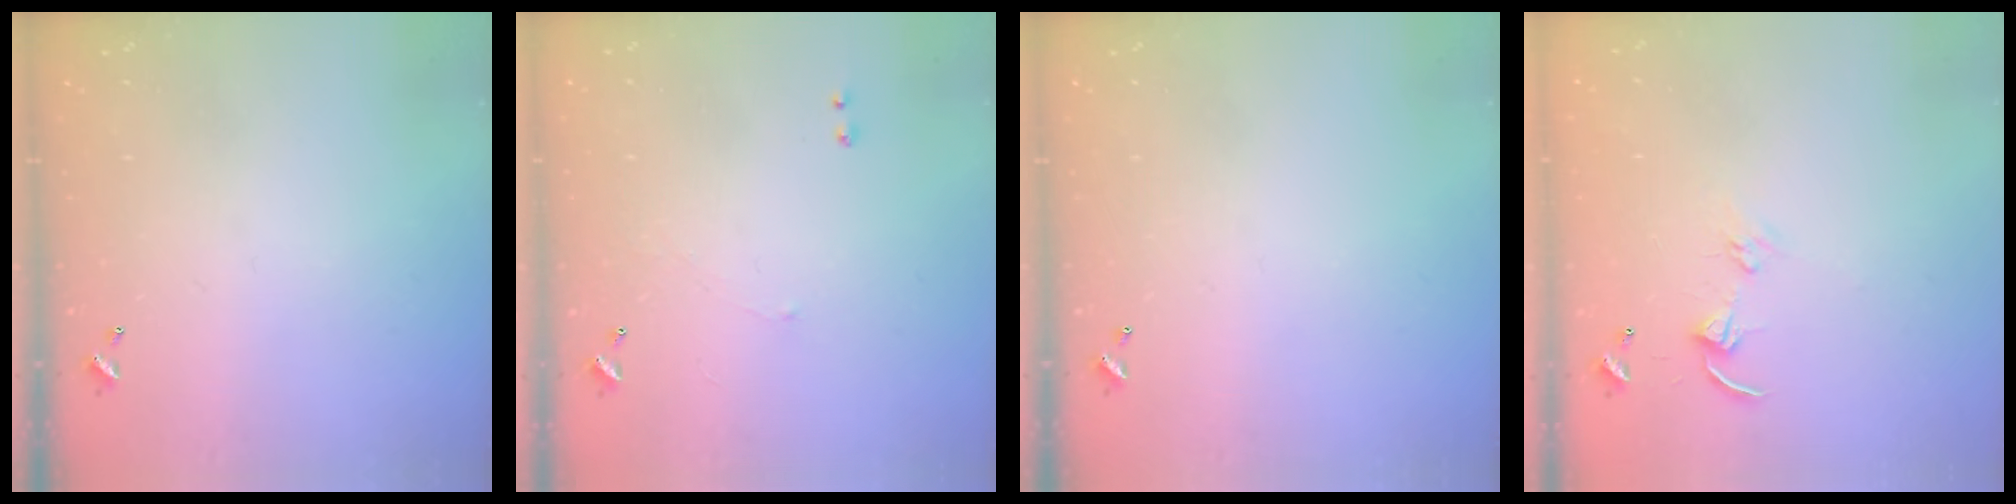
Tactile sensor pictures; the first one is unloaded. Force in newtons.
{"total": 1.2, "press": 1.0, "slide": 0.6}
{"total": 0.0}
{"total": 4.4, "press": 4.4, "slide": 0.5}